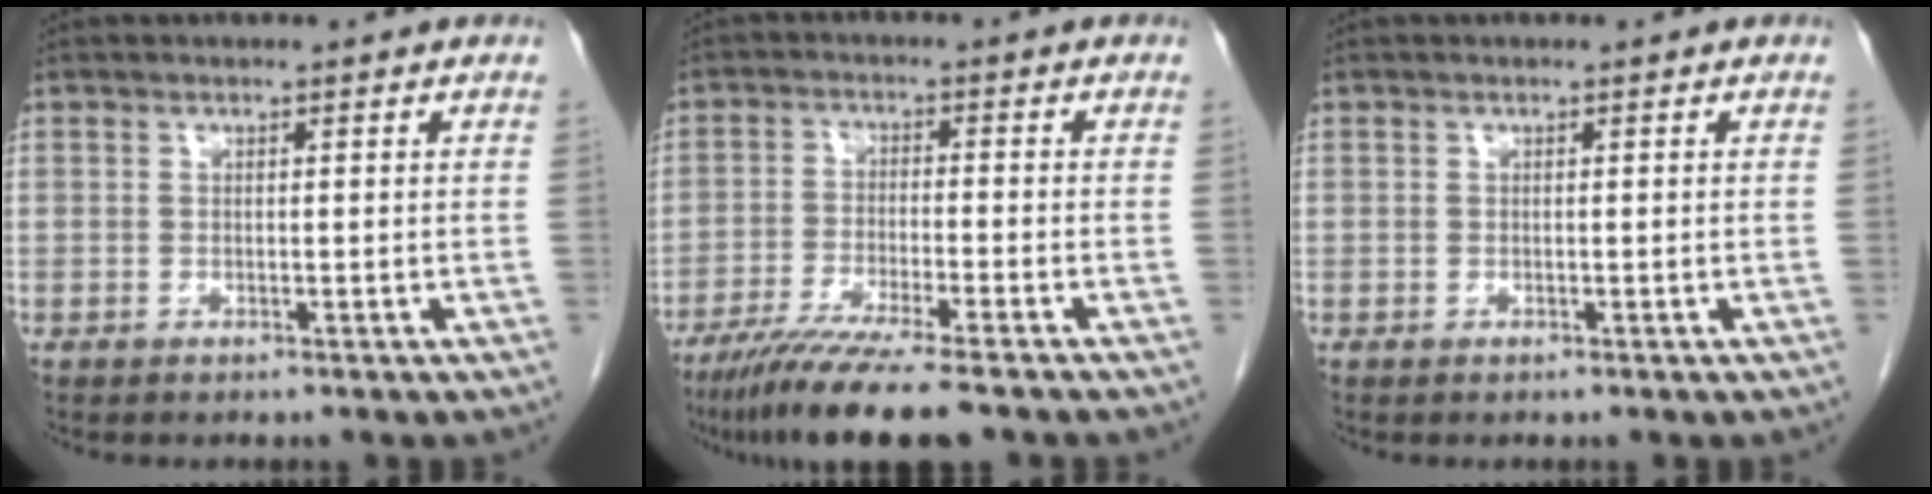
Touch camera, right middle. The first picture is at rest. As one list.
[{"total": 11.1, "force": [-8.6, 0.0, 6.9], "torque": [-0.113, -0.031, -0.140]}, {"total": 0.0}]